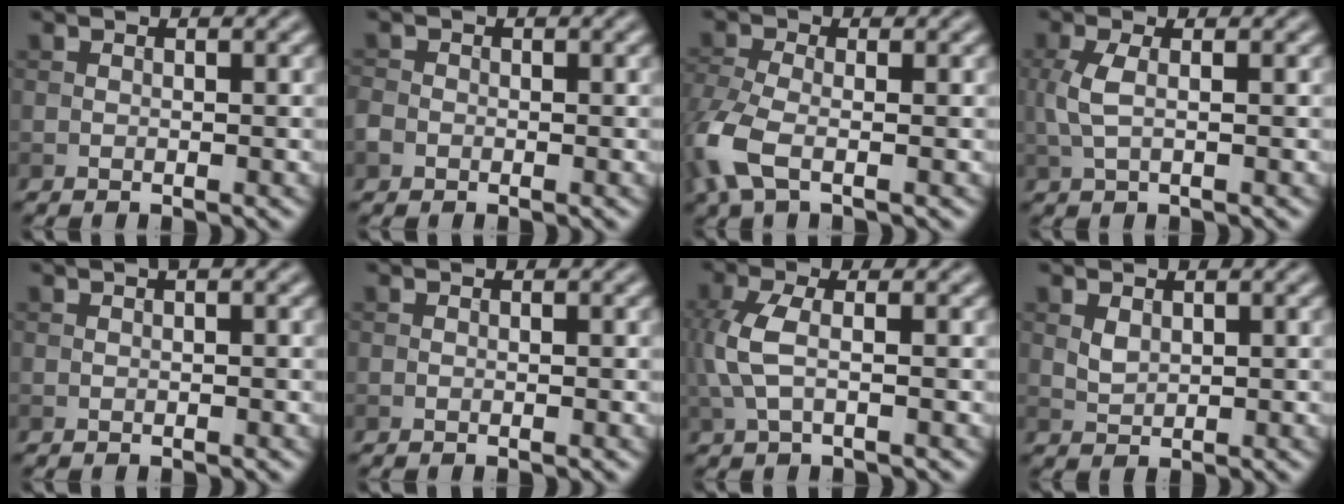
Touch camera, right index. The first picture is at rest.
{"total": 1.3, "force": [-0.6, 1.1, 0.4], "torque": [-0.005, 0.000, -0.016]}
{"total": 5.1, "force": [-2.3, 2.4, 3.9], "torque": [-0.111, -0.012, -0.059]}
{"total": 2.5, "force": [0.1, 0.9, 2.3], "torque": [-0.058, 0.001, 0.003]}
{"total": 0.6, "force": [0.3, 0.1, 0.6], "torque": [-0.012, 0.005, 0.003]}
{"total": 0.0}
{"total": 3.6, "force": [0.1, 1.5, 3.3], "torque": [-0.089, 0.002, -0.001]}
{"total": 1.3, "force": [0.6, 0.9, 0.8], "torque": [-0.022, -0.003, 0.016]}